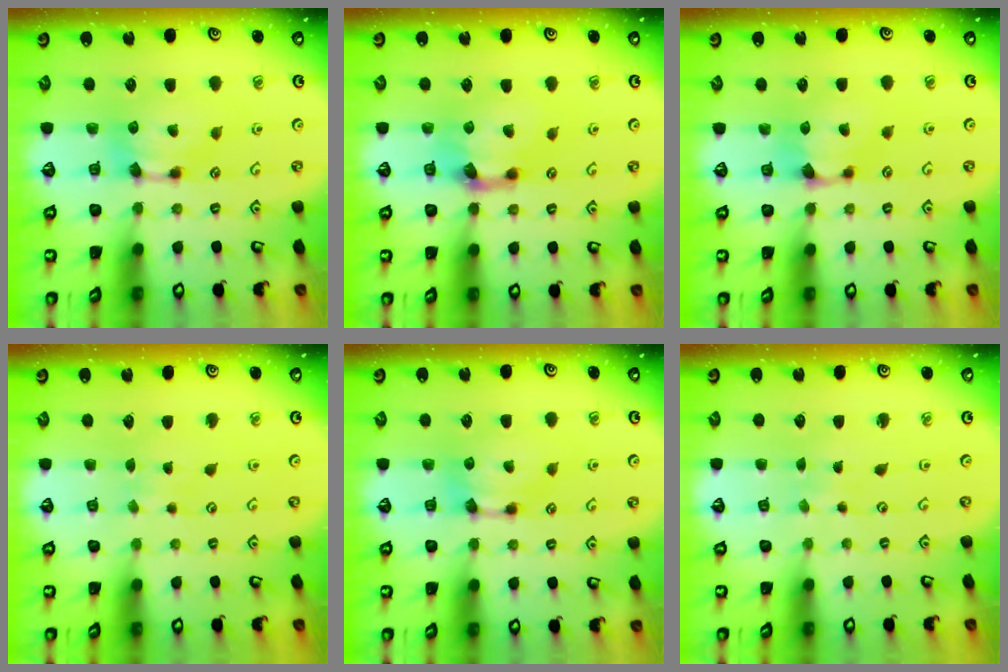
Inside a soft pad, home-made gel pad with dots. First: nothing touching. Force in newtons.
{"total": 2.3, "press": 1.4, "slide": 1.8}
{"total": 2.4, "press": 2.3, "slide": 0.6}
{"total": 3.4, "press": 3.4, "slide": 0.5}
{"total": 0.0}
{"total": 5.6, "press": 5.6, "slide": 0.3}